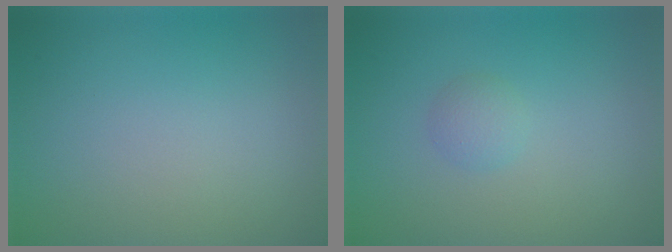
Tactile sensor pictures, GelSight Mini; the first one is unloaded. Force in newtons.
{"total": 1.2, "press": 1.2, "slide": 0.0}